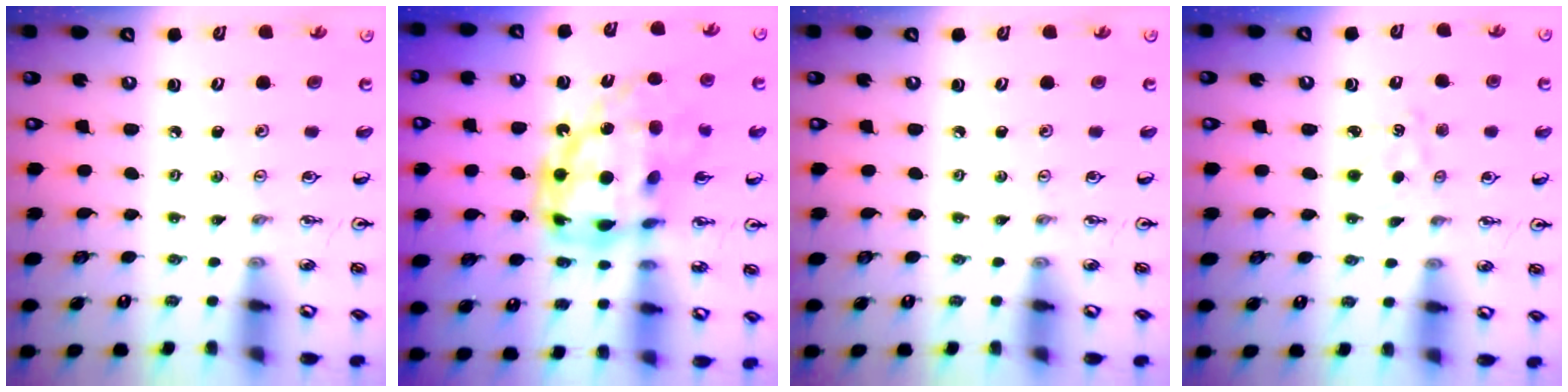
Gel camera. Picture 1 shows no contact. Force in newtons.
{"total": 17.8, "press": 17.7, "slide": 1.9}
{"total": 0.0}
{"total": 3.6, "press": 3.6, "slide": 0.4}